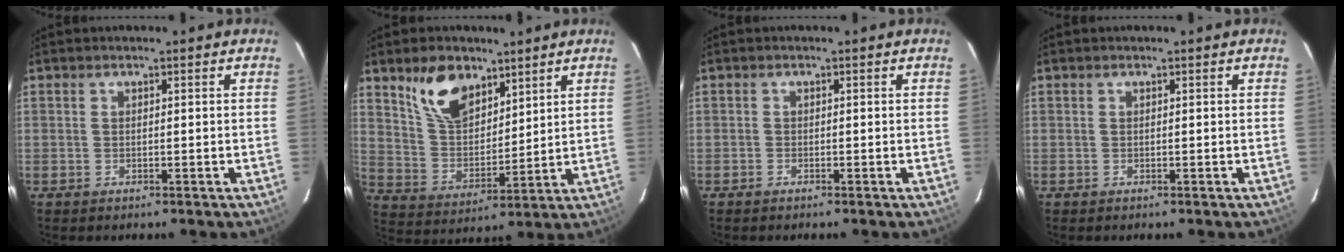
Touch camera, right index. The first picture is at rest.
{"total": 11.8, "force": [7.5, 6.5, 6.3], "torque": [-0.119, 0.015, 0.150]}
{"total": 0.5, "force": [-0.5, 0.2, 0.0], "torque": [-0.003, 0.000, -0.012]}
{"total": 0.0}